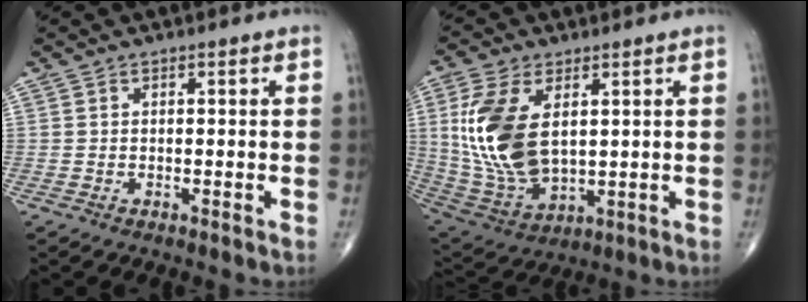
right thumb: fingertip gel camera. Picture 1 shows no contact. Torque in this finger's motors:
{"motor_torque": [-0.72, 1.40, 1.36, 0.54, 0.21]}